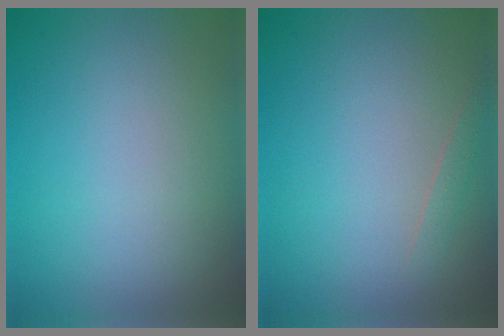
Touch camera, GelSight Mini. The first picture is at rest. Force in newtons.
{"total": 0.9, "press": 0.9, "slide": 0.0}